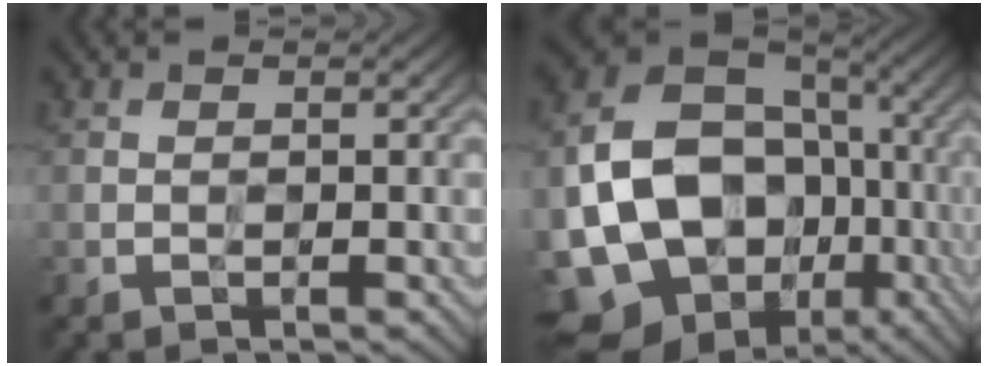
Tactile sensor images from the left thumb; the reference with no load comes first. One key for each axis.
{"total": 19.4, "fx": -5.0, "fy": 15.4, "fz": 10.7, "tx": -0.240, "ty": -0.039, "tz": -0.072}